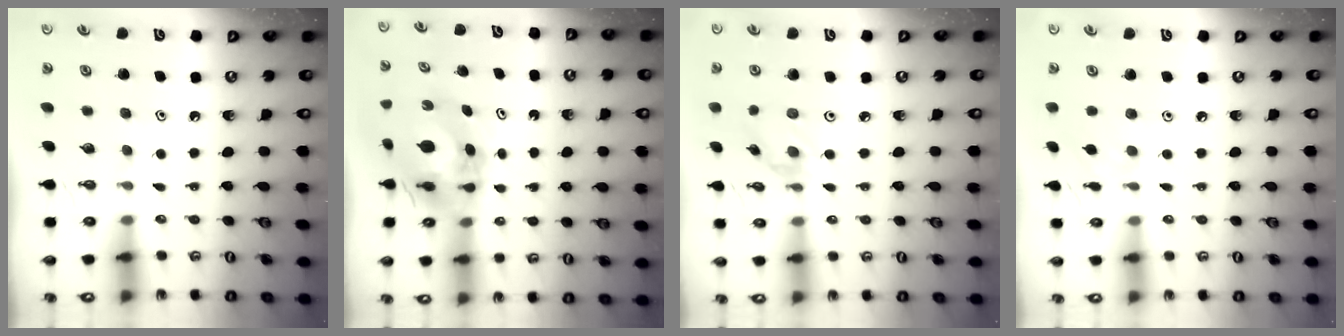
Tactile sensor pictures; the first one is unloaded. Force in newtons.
{"total": 9.0, "press": 9.0, "slide": 0.9}
{"total": 1.3, "press": 1.3, "slide": 0.0}
{"total": 4.1, "press": 4.0, "slide": 0.8}